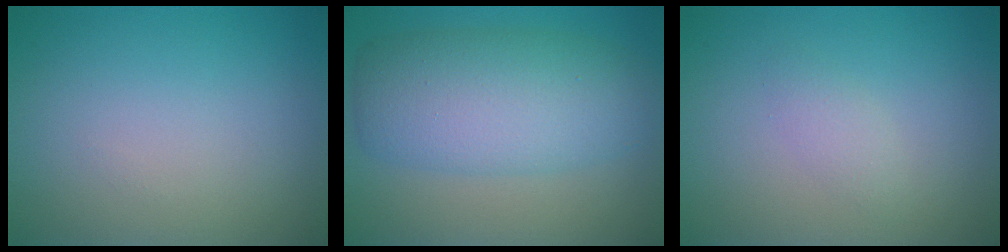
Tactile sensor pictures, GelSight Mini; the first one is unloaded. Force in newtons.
{"total": 7.6, "press": 7.6, "slide": 0.2}
{"total": 1.2, "press": 1.2, "slide": 0.1}